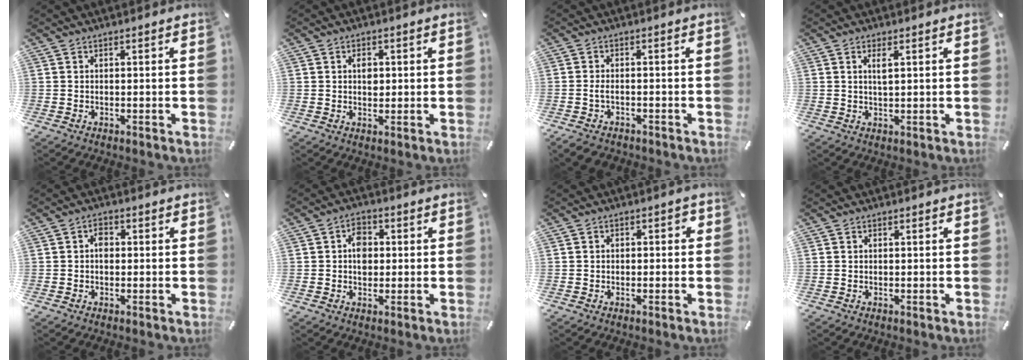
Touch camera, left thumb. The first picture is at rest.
{"total": 2.5, "force": [0.4, 1.9, 1.6], "torque": [-0.010, -0.004, 0.001]}
{"total": 2.8, "force": [-1.6, 1.5, 1.7], "torque": [-0.045, 0.004, -0.035]}
{"total": 2.7, "force": [0.9, 0.7, 2.4], "torque": [-0.051, 0.003, 0.014]}
{"total": 2.5, "force": [0.0, 1.9, 1.7], "torque": [-0.026, 0.003, -0.003]}
{"total": 5.2, "force": [0.2, 4.1, 3.2], "torque": [-0.039, 0.002, -0.001]}
{"total": 1.8, "force": [-0.9, 1.3, 0.8], "torque": [-0.015, 0.010, -0.020]}
{"total": 0.0}